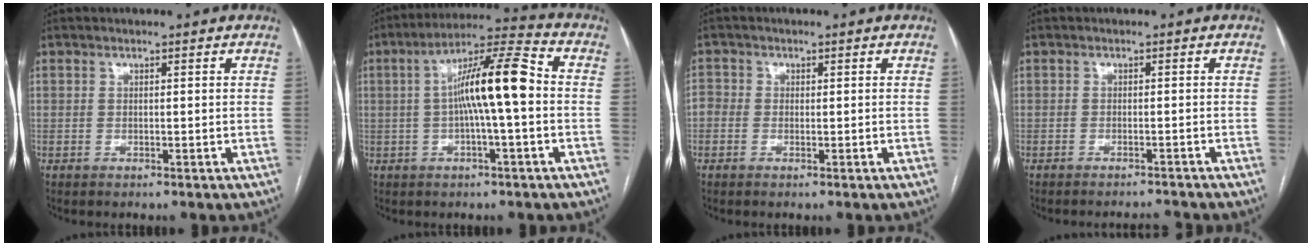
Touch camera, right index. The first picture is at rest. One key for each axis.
{"total": 11.4, "fx": -0.2, "fy": 0.7, "fz": 11.4, "tx": -0.197, "ty": 0.028, "tz": -0.009}
{"total": 2.1, "fx": -0.4, "fy": 1.9, "fz": 0.7, "tx": -0.007, "ty": 0.008, "tz": -0.014}
{"total": 2.8, "fx": -2.6, "fy": -1.0, "fz": -0.4, "tx": 0.011, "ty": -0.008, "tz": -0.034}